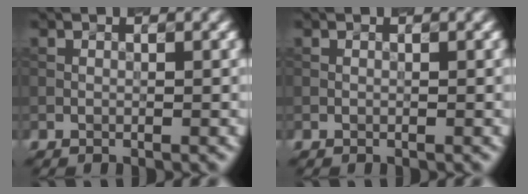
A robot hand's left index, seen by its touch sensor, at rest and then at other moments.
{"total": 0.0}